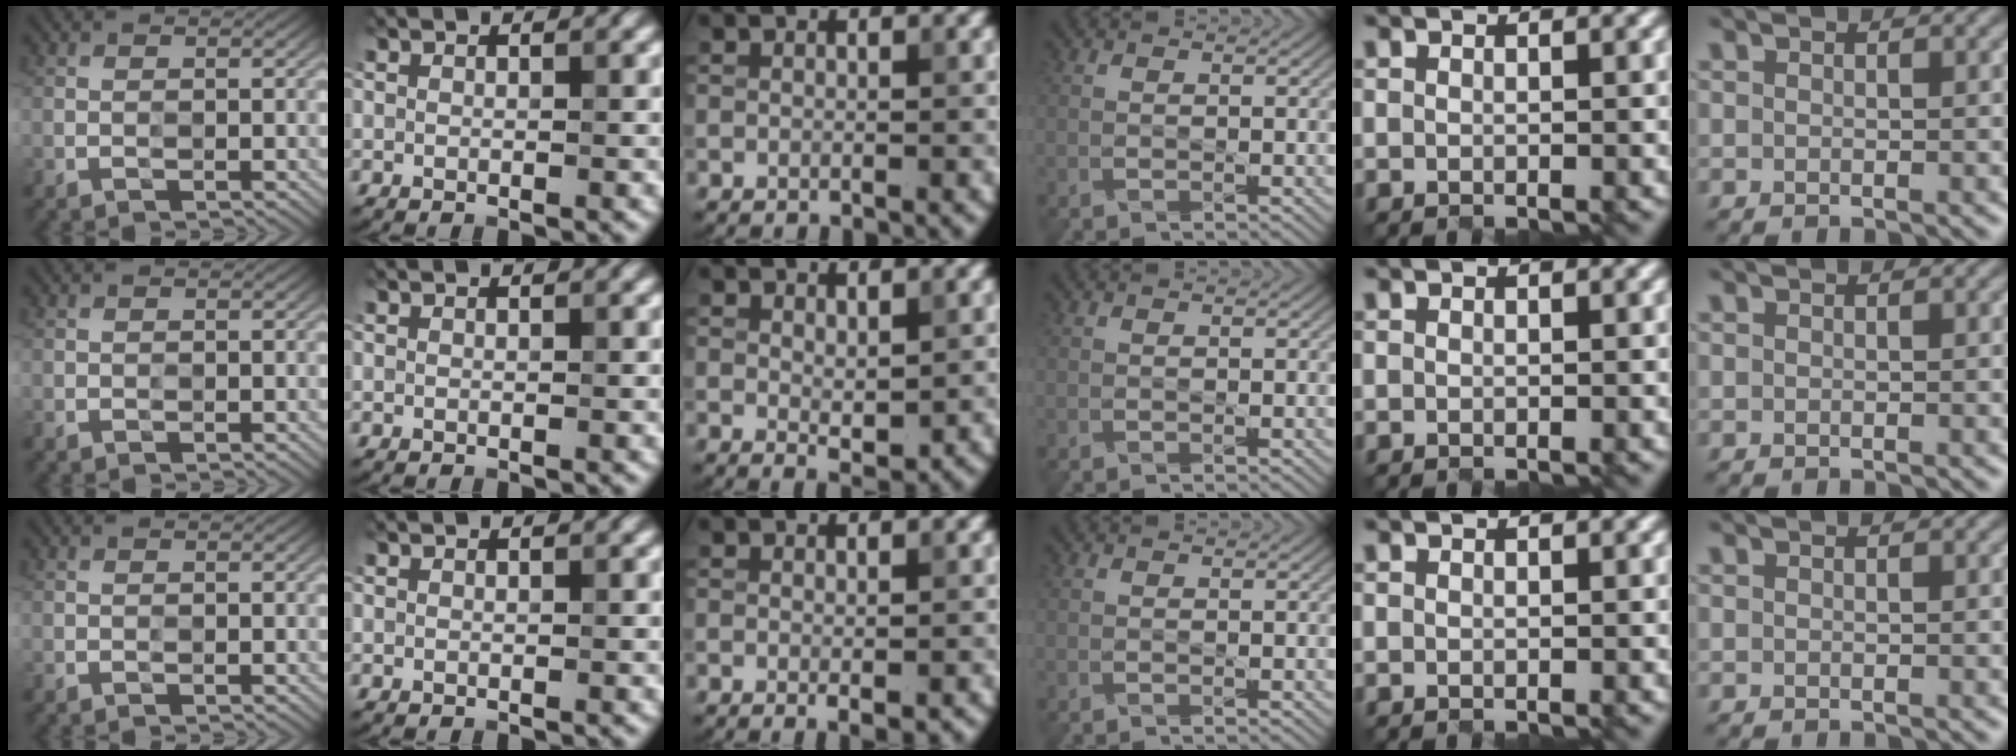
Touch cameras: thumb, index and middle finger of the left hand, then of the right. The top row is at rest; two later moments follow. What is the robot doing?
{"motion": "close", "object": "egg carton"}